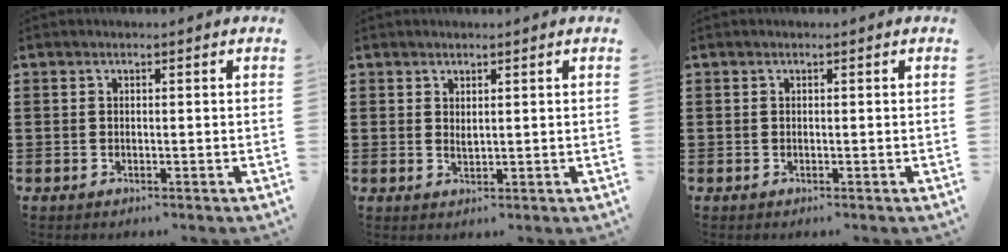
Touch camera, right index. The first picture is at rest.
{"total": 1.0, "force": [0.9, 0.2, 0.4], "torque": [-0.008, 0.002, 0.016]}
{"total": 0.0}